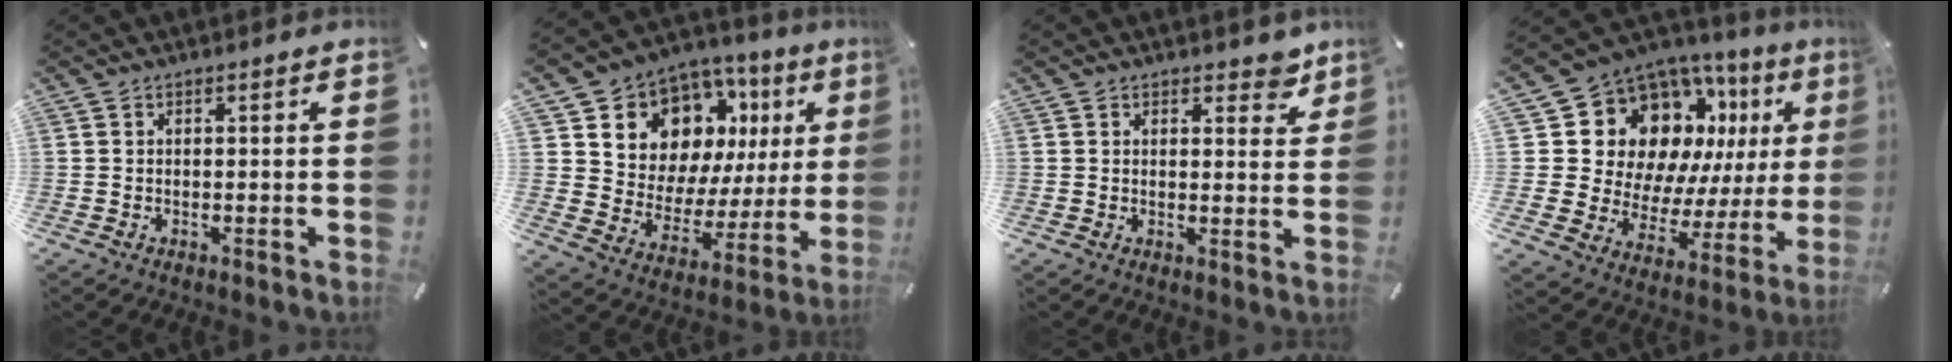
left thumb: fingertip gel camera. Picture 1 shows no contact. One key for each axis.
{"total": 12.2, "fx": 7.5, "fy": 8.9, "fz": 3.7, "tx": -0.063, "ty": -0.079, "tz": 0.140}
{"total": 4.0, "fx": 2.9, "fy": 2.4, "fz": 1.4, "tx": 0.005, "ty": -0.017, "tz": 0.046}
{"total": 17.7, "fx": 9.3, "fy": 12.6, "fz": 8.2, "tx": -0.136, "ty": -0.085, "tz": 0.190}